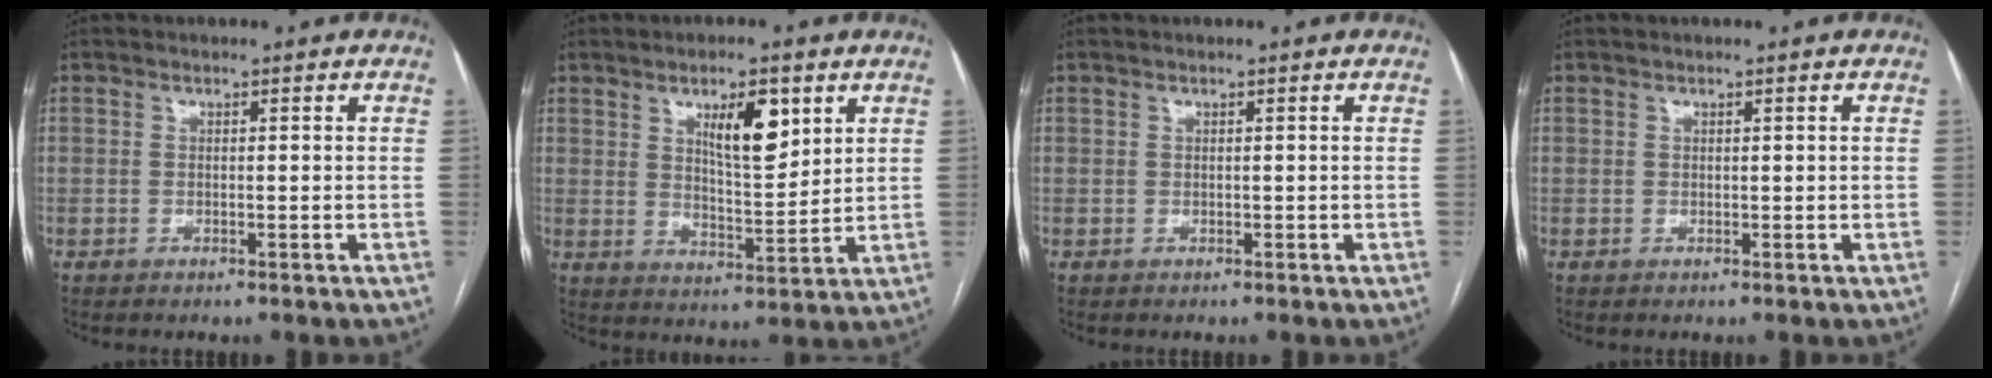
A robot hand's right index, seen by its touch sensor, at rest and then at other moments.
{"total": 8.6, "force": [4.1, 3.0, 7.0], "torque": [-0.114, -0.001, 0.071]}
{"total": 0.0}
{"total": 0.0}